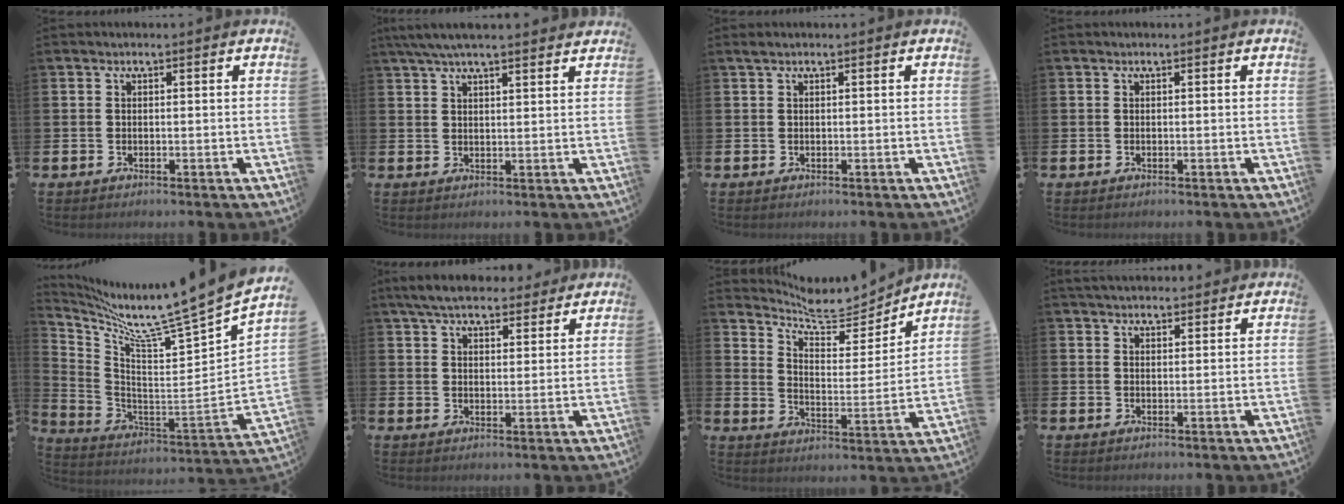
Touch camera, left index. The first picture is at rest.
{"total": 5.2, "force": [4.6, 0.6, 2.2], "torque": [-0.052, -0.008, 0.085]}
{"total": 0.5, "force": [0.3, 0.0, 0.4], "torque": [-0.013, 0.004, 0.006]}
{"total": 0.0}
{"total": 8.0, "force": [7.2, -1.2, 3.2], "torque": [-0.098, -0.083, 0.106]}
{"total": 6.4, "force": [5.9, 1.7, 1.8], "torque": [-0.051, -0.014, 0.109]}
{"total": 7.3, "force": [7.0, 1.6, 1.4], "torque": [-0.061, -0.059, 0.120]}
{"total": 3.0, "force": [2.9, 0.7, 0.5], "torque": [-0.013, -0.008, 0.053]}